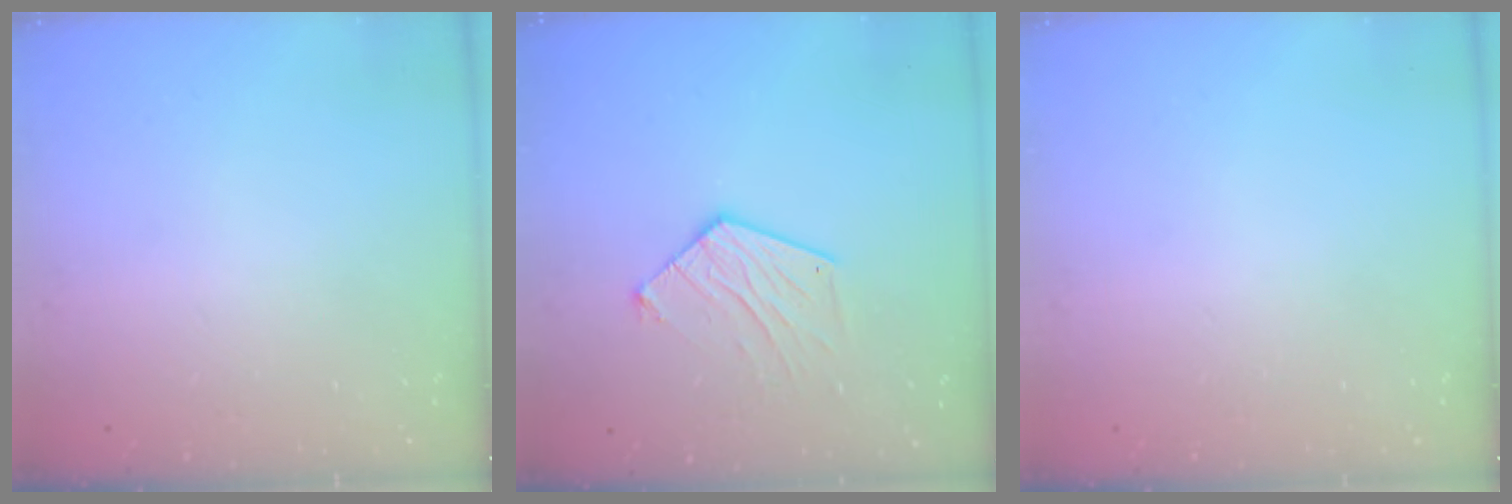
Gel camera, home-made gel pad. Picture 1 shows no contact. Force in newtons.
{"total": 10.5, "press": 10.4, "slide": 0.5}
{"total": 0.0}